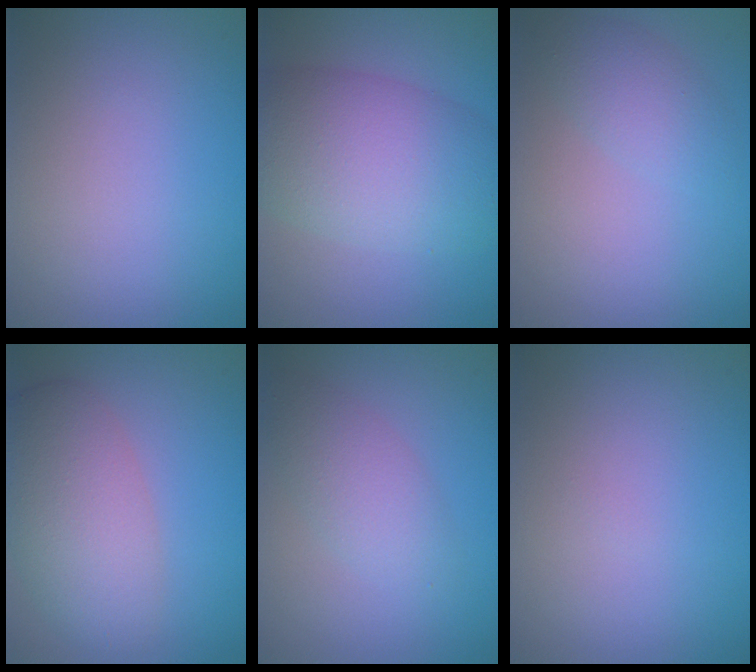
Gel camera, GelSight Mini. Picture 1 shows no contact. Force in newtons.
{"total": 8.7, "press": 8.7, "slide": 0.4}
{"total": 2.4, "press": 2.4, "slide": 0.2}
{"total": 5.7, "press": 5.7, "slide": 0.1}
{"total": 2.8, "press": 2.8, "slide": 0.2}
{"total": 0.0}